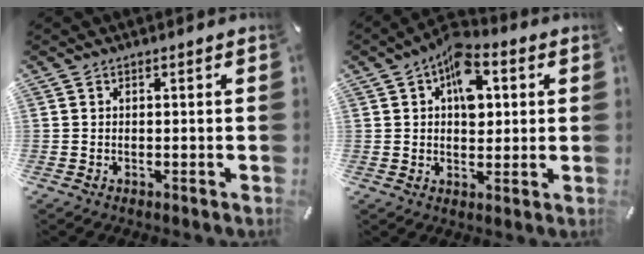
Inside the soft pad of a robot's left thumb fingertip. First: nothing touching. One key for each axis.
{"total": 10.2, "fx": 3.1, "fy": 6.6, "fz": 7.1, "tx": -0.084, "ty": -0.009, "tz": 0.052}